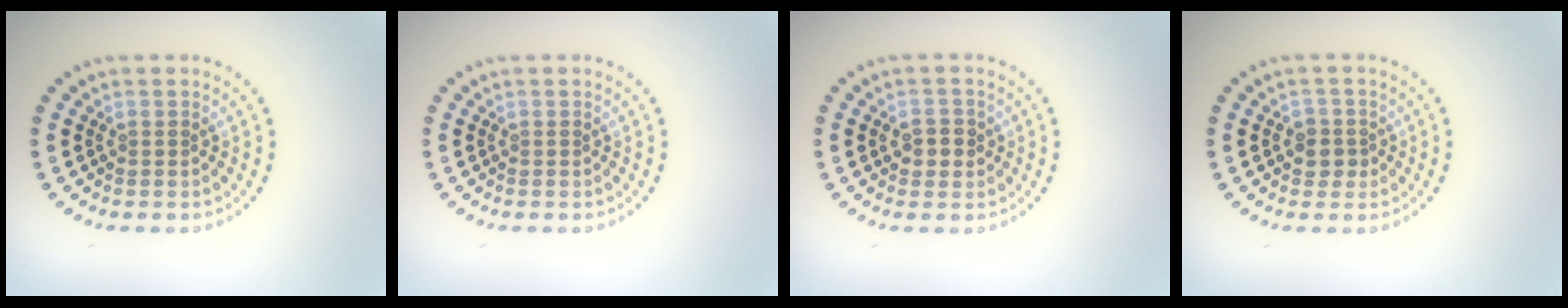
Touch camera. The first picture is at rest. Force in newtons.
{"total": 0.0}
{"total": 1.9, "press": 1.9, "slide": 0.2}
{"total": 1.9, "press": 1.7, "slide": 0.6}